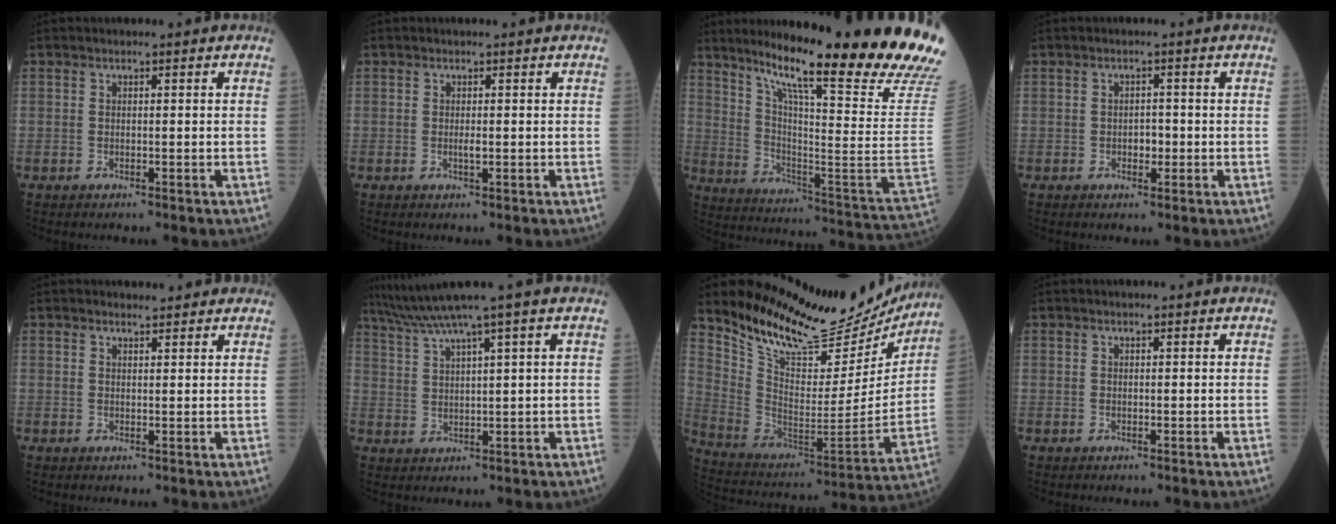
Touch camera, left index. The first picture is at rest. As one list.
[{"total": 0.9, "force": [0.1, 0.1, 0.9], "torque": [-0.017, -0.002, 0.000]}, {"total": 29.3, "force": [23.5, -2.8, 17.3], "torque": [-0.236, -0.116, 0.324]}, {"total": 1.6, "force": [-0.5, 1.0, 1.2], "torque": [-0.013, 0.002, -0.007]}, {"total": 2.1, "force": [1.9, 0.9, 0.2], "torque": [-0.001, 0.008, 0.022]}, {"total": 6.8, "force": [5.2, -2.2, 3.7], "torque": [-0.070, 0.015, 0.098]}, {"total": 21.4, "force": [19.6, 6.1, 6.2], "torque": [-0.105, -0.054, 0.290]}, {"total": 0.0}]